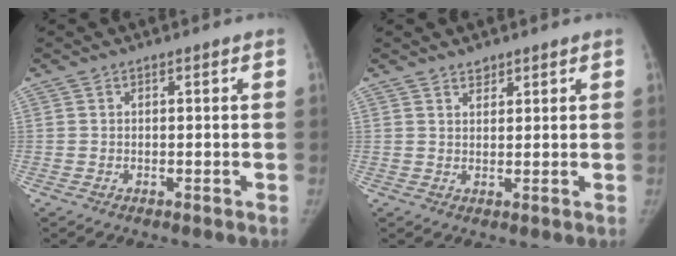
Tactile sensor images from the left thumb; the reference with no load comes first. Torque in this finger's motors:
{"motor_torque": [-0.15, -0.11, -0.16, 0.18, -0.04]}